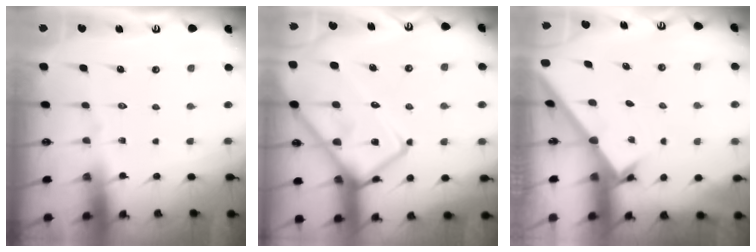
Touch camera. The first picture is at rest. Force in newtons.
{"total": 20.3, "press": 20.2, "slide": 2.1}
{"total": 1.8, "press": 1.8, "slide": 0.2}